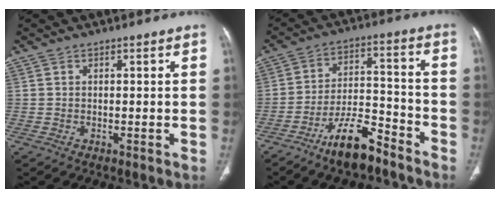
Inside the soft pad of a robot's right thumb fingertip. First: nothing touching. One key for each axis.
{"total": 11.0, "fx": -8.2, "fy": 3.6, "fz": 6.4, "tx": -0.111, "ty": 0.065, "tz": -0.148}